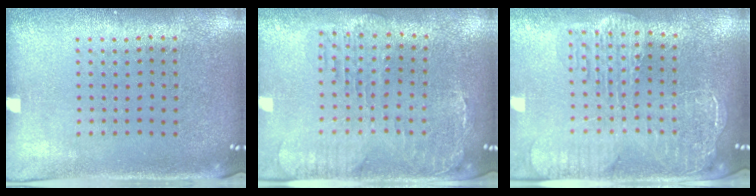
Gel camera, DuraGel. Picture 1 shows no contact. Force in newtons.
{"total": 0.9, "press": 0.8, "slide": 0.3}
{"total": 2.7, "press": 2.3, "slide": 1.4}